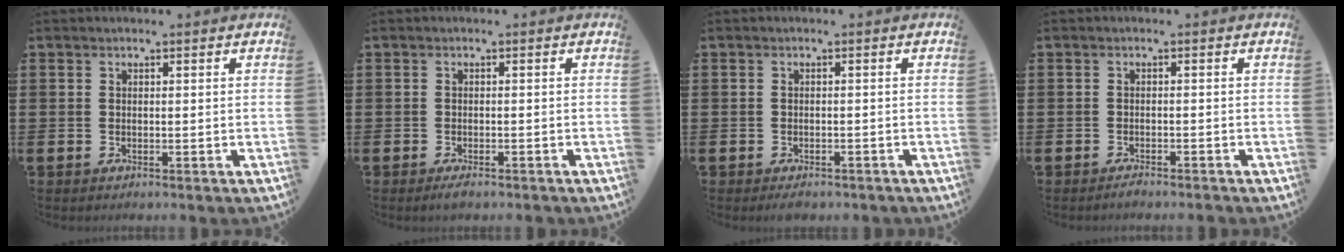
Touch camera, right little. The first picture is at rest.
{"total": 0.9, "force": [-0.5, 0.2, 0.7], "torque": [-0.005, -0.005, -0.012]}
{"total": 0.8, "force": [-0.7, 0.2, 0.2], "torque": [-0.006, -0.002, -0.014]}
{"total": 0.9, "force": [-0.9, 0.0, 0.3], "torque": [-0.008, -0.001, -0.017]}